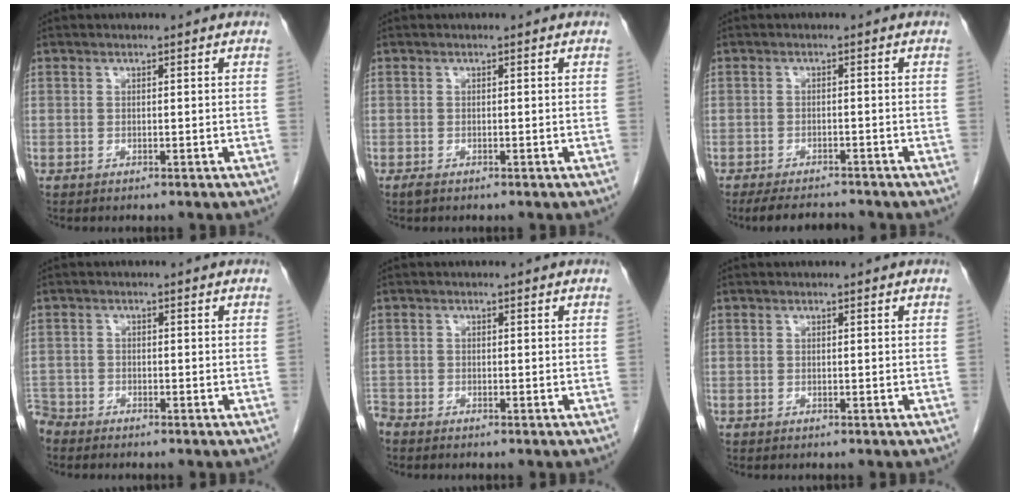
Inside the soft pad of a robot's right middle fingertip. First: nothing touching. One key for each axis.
{"total": 0.7, "fx": -0.5, "fy": 0.2, "fz": 0.4, "tx": -0.013, "ty": -0.002, "tz": -0.006}
{"total": 5.6, "fx": -5.2, "fy": 1.2, "fz": 1.8, "tx": -0.025, "ty": -0.012, "tz": -0.081}
{"total": 3.0, "fx": -2.9, "fy": 0.9, "fz": 0.0, "tx": 0.001, "ty": -0.006, "tz": -0.058}
{"total": 0.6, "fx": -0.6, "fy": 0.2, "fz": 0.1, "tx": -0.005, "ty": -0.003, "tz": -0.014}
{"total": 0.0}